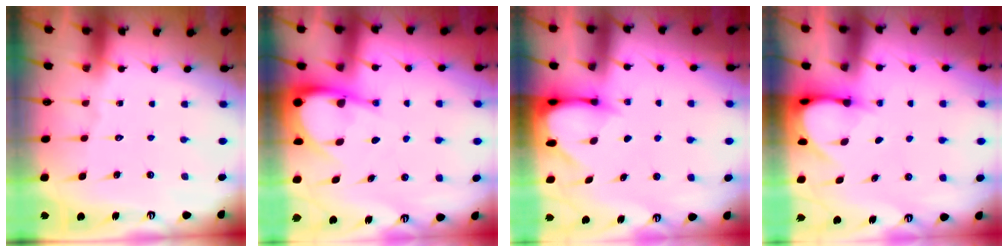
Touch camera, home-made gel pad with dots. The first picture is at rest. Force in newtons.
{"total": 8.3, "press": 8.3, "slide": 1.0}
{"total": 3.5, "press": 3.4, "slide": 0.3}
{"total": 4.3, "press": 4.3, "slide": 0.4}